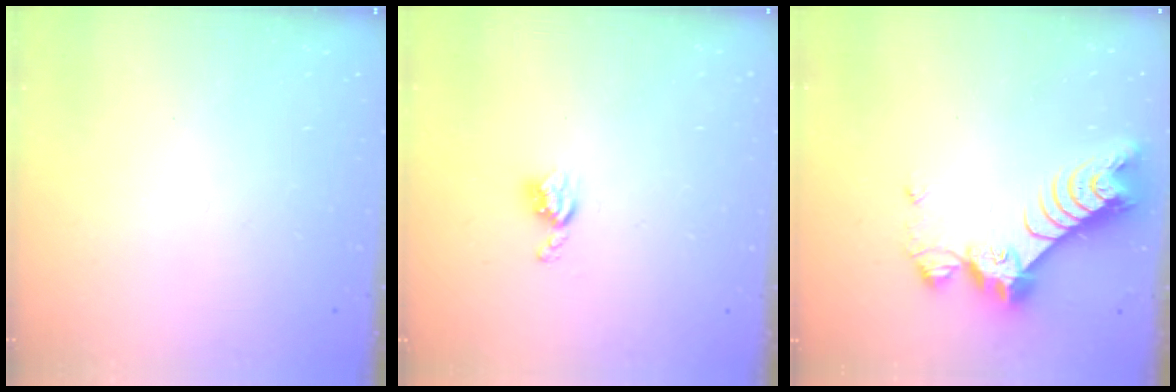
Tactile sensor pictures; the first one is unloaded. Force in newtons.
{"total": 5.1, "press": 5.1, "slide": 0.7}
{"total": 9.7, "press": 9.7, "slide": 0.8}